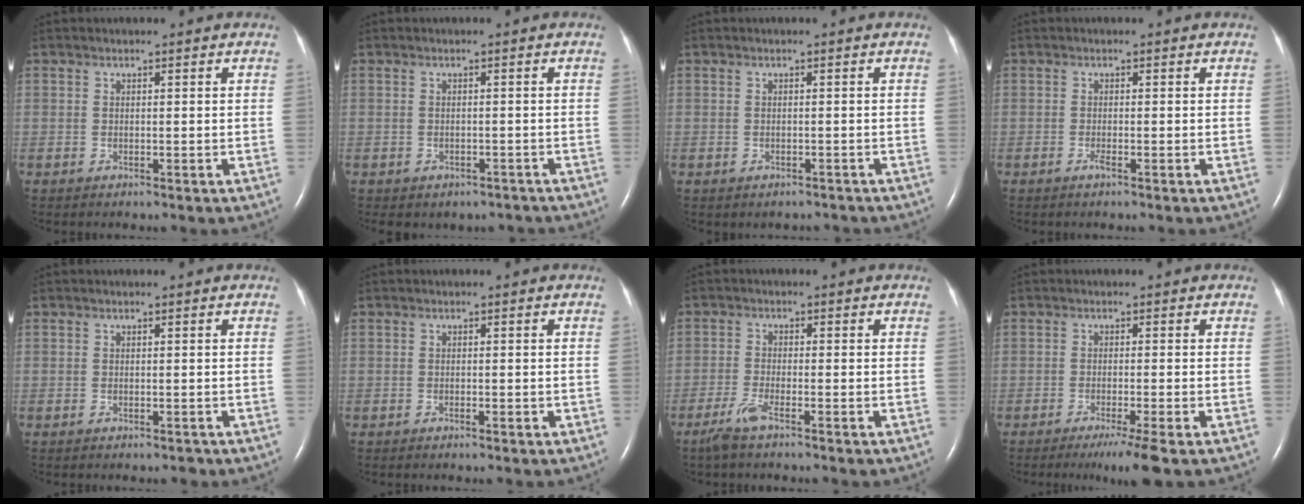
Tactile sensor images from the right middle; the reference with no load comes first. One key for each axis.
{"total": 4.2, "fx": -3.3, "fy": 2.5, "fz": 0.6, "tx": -0.004, "ty": 0.016, "tz": -0.036}
{"total": 1.9, "fx": -1.5, "fy": 1.1, "fz": 0.2, "tx": -0.005, "ty": 0.003, "tz": -0.018}
{"total": 0.8, "fx": -0.5, "fy": -0.1, "fz": 0.6, "tx": -0.014, "ty": -0.001, "tz": -0.010}
{"total": 0.7, "fx": -0.6, "fy": 0.3, "fz": 0.4, "tx": -0.007, "ty": -0.001, "tz": -0.006}
{"total": 0.7, "fx": -0.4, "fy": 0.1, "fz": 0.5, "tx": -0.010, "ty": 0.001, "tz": -0.004}
{"total": 3.3, "fx": -2.5, "fy": 0.2, "fz": 2.3, "tx": -0.059, "ty": -0.007, "tz": -0.053}
{"total": 4.7, "fx": -3.1, "fy": -0.8, "fz": 3.5, "tx": -0.054, "ty": -0.015, "tz": -0.053}